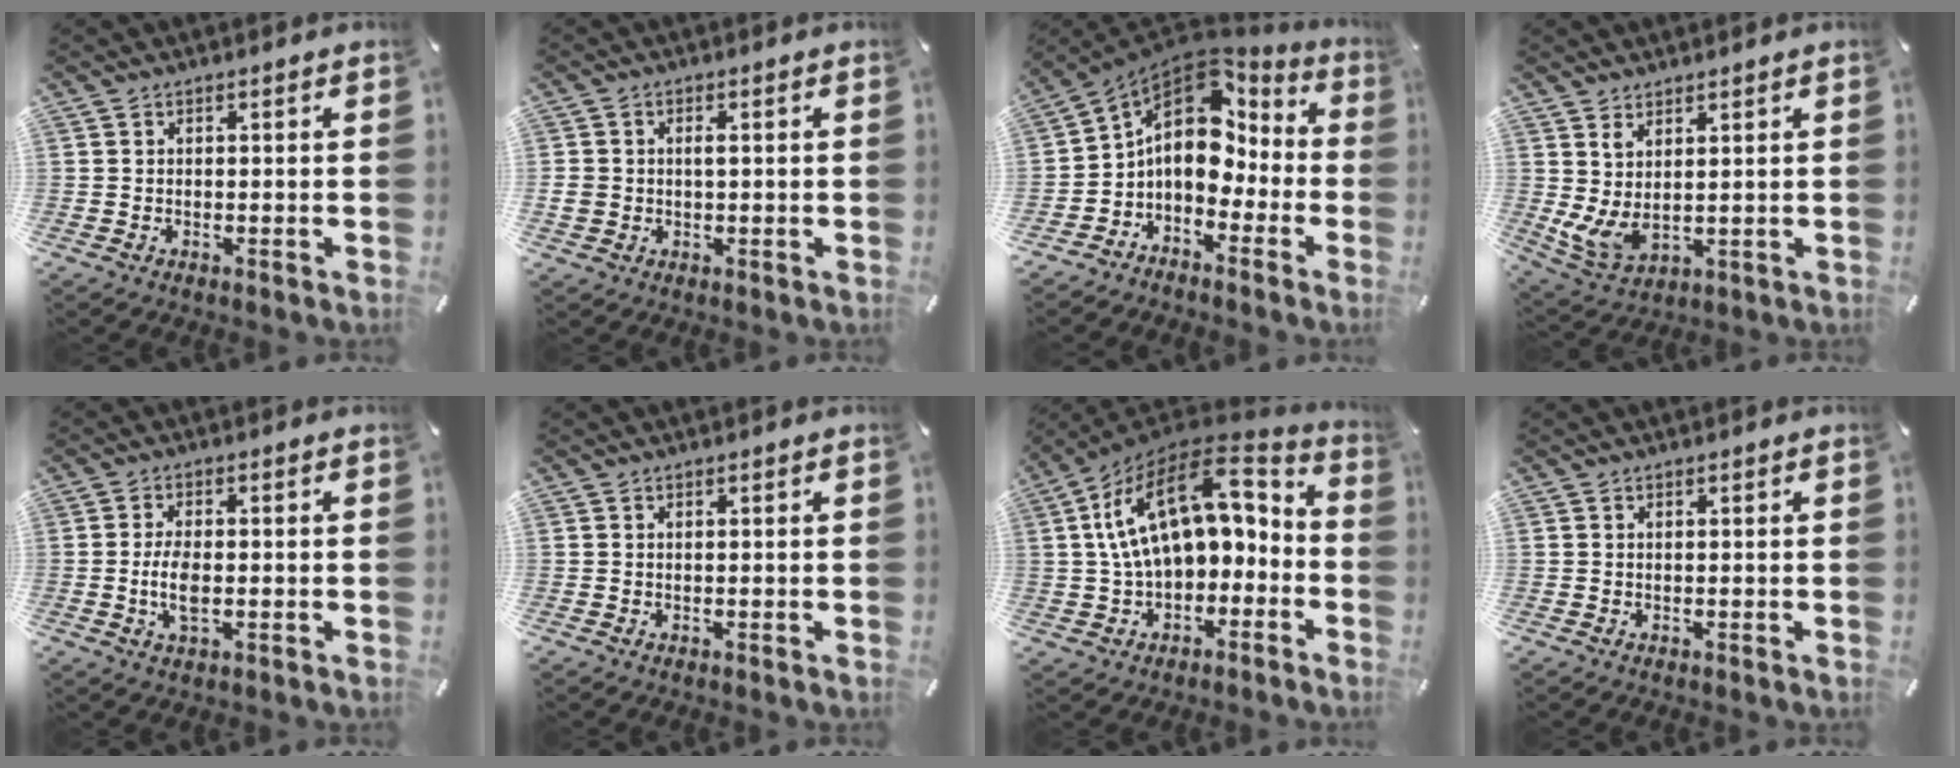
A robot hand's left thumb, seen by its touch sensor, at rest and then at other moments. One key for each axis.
{"total": 2.4, "fx": 0.2, "fy": 1.9, "fz": 1.5, "tx": -0.023, "ty": 0.003, "tz": -0.001}
{"total": 12.4, "fx": 2.0, "fy": 9.2, "fz": 8.0, "tx": -0.137, "ty": -0.015, "tz": 0.031}
{"total": 5.5, "fx": 2.6, "fy": 3.2, "fz": 3.6, "tx": -0.087, "ty": -0.020, "tz": 0.053}
{"total": 5.6, "fx": -0.8, "fy": 2.3, "fz": 5.0, "tx": -0.115, "ty": -0.004, "tz": -0.020}
{"total": 0.0}
{"total": 18.9, "fx": 4.6, "fy": 11.4, "fz": 14.4, "tx": -0.270, "ty": -0.016, "tz": 0.079}
{"total": 0.0}